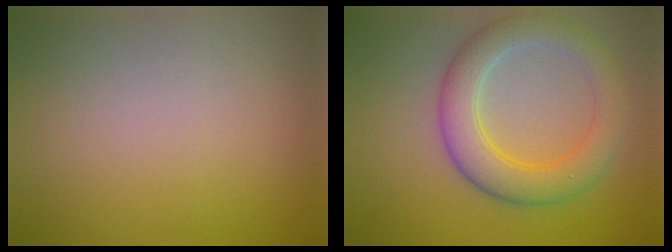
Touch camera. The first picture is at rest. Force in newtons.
{"total": 5.7, "press": 5.7, "slide": 0.4}